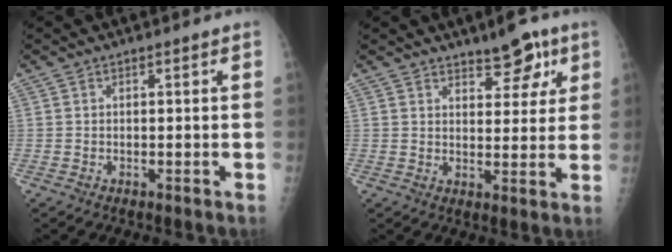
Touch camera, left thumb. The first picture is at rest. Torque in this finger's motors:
{"motor_torque": [-0.25, -0.08, 0.18, 0.17, 0.00]}